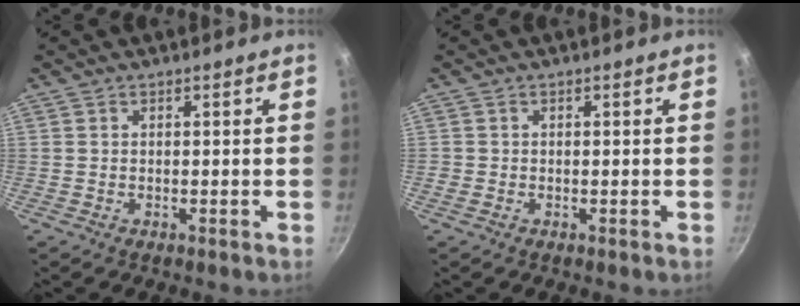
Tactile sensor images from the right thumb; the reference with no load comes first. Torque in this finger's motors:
{"motor_torque": [0.37, -0.14, -0.06, 0.20, 0.00]}